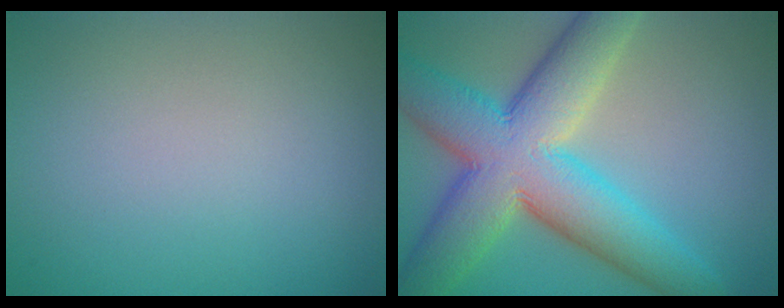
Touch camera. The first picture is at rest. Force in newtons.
{"total": 11.6, "press": 11.5, "slide": 0.5}